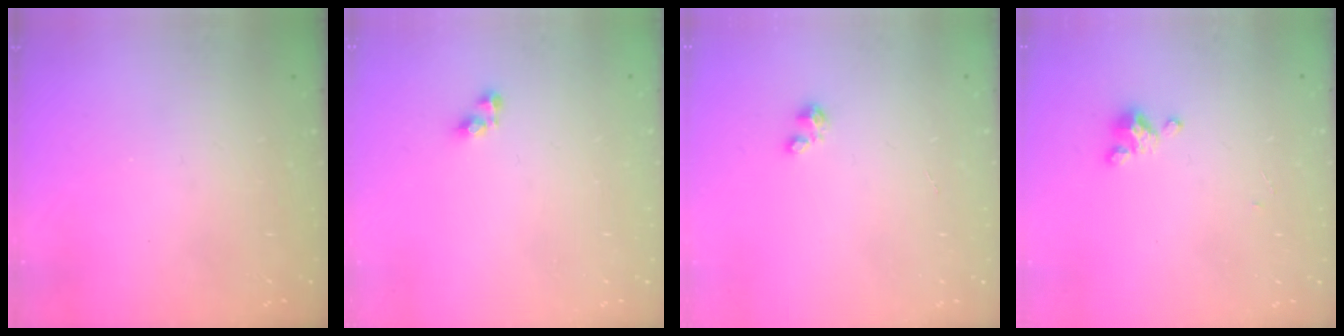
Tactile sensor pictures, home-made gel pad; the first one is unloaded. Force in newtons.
{"total": 4.4, "press": 4.3, "slide": 0.7}
{"total": 1.6, "press": 1.6, "slide": 0.2}
{"total": 2.5, "press": 2.5, "slide": 0.3}